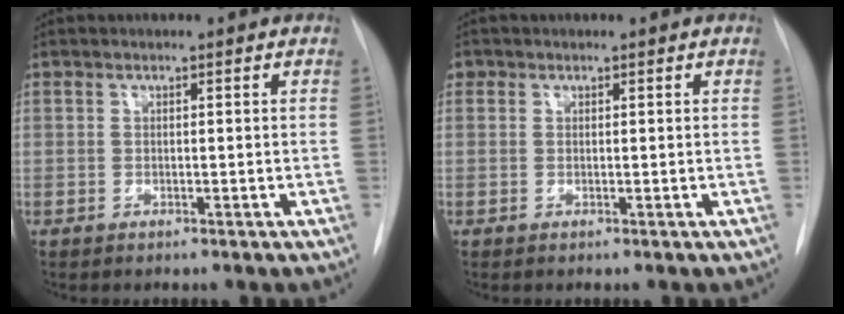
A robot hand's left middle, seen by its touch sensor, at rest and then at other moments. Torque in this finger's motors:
{"motor_torque": [0.05, -0.05, -0.03, -0.01]}